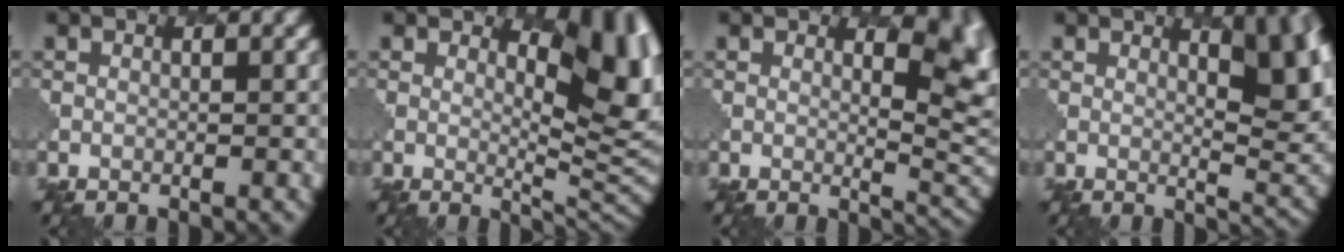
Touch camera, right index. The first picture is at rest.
{"total": 8.7, "force": [2.8, 3.7, 7.4], "torque": [-0.102, -0.009, 0.042]}
{"total": 7.2, "force": [2.5, 3.6, 5.7], "torque": [-0.050, -0.006, 0.034]}
{"total": 8.1, "force": [3.3, 2.7, 6.9], "torque": [-0.072, 0.001, 0.044]}